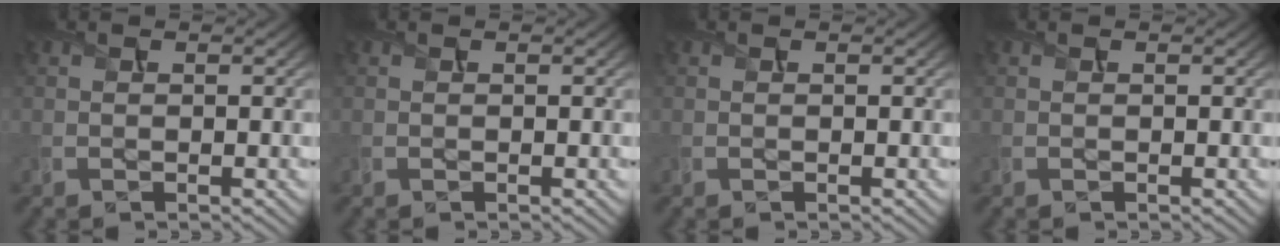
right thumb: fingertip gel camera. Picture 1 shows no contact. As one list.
[{"total": 0.0}, {"total": 0.0}, {"total": 0.0}]